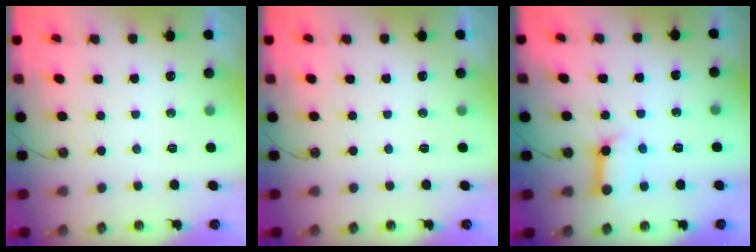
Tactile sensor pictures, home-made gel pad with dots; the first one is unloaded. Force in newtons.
{"total": 0.0}
{"total": 9.6, "press": 9.5, "slide": 1.1}